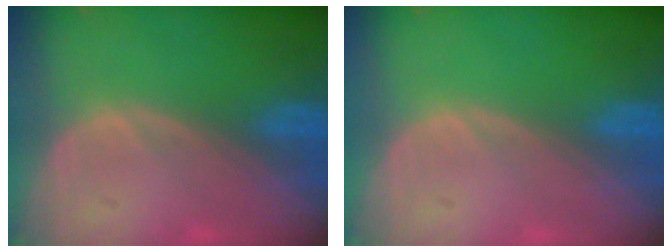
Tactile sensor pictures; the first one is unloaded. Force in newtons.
{"total": 0.0}